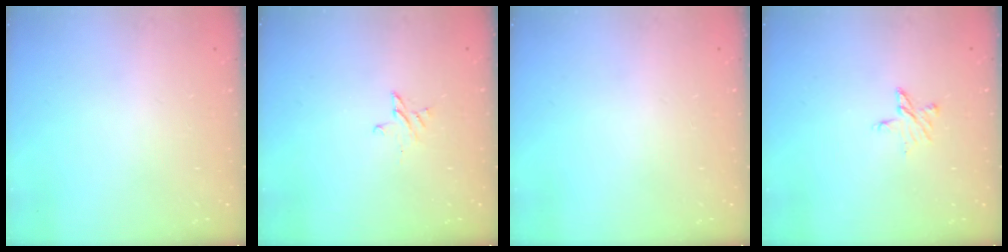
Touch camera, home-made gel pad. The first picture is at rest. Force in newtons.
{"total": 2.3, "press": 2.3, "slide": 0.2}
{"total": 0.0}
{"total": 5.8, "press": 5.8, "slide": 0.5}